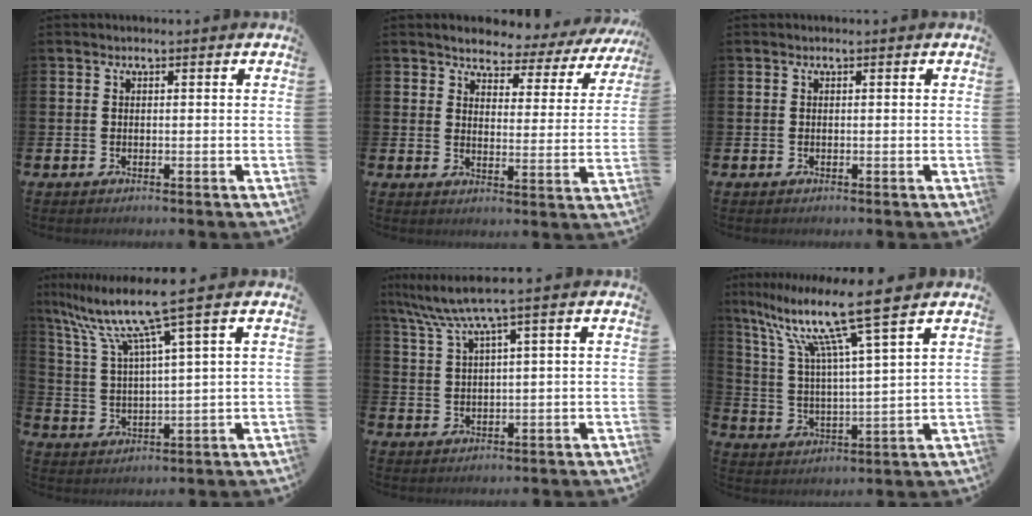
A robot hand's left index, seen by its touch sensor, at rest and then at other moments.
{"total": 3.3, "force": [3.2, 0.8, 0.2], "torque": [-0.029, -0.033, 0.047]}
{"total": 0.0}
{"total": 10.1, "force": [7.0, 0.6, 7.3], "torque": [-0.165, -0.029, 0.117]}
{"total": 6.0, "force": [3.8, 0.3, 4.7], "torque": [-0.101, -0.006, 0.064]}
{"total": 12.3, "force": [9.5, 0.4, 7.8], "torque": [-0.177, -0.049, 0.154]}